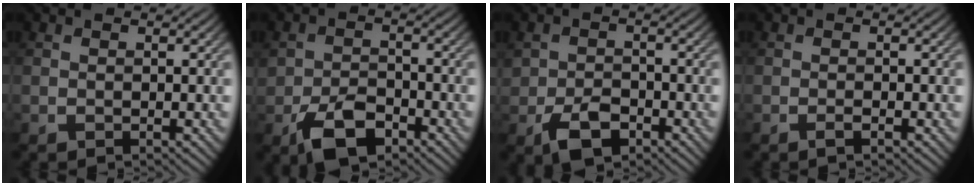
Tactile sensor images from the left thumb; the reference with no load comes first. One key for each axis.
{"total": 6.5, "fx": -3.7, "fy": 3.7, "fz": 3.9, "tx": -0.075, "ty": -0.005, "tz": -0.072}
{"total": 4.9, "fx": -2.7, "fy": 3.0, "fz": 2.8, "tx": -0.056, "ty": -0.009, "tz": -0.052}
{"total": 0.9, "fx": -0.6, "fy": 0.1, "fz": 0.7, "tx": -0.013, "ty": 0.002, "tz": -0.012}